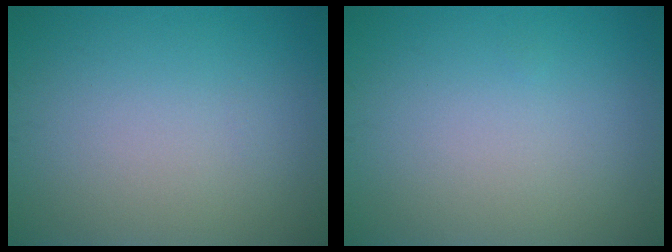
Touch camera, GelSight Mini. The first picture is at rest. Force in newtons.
{"total": 0.0}